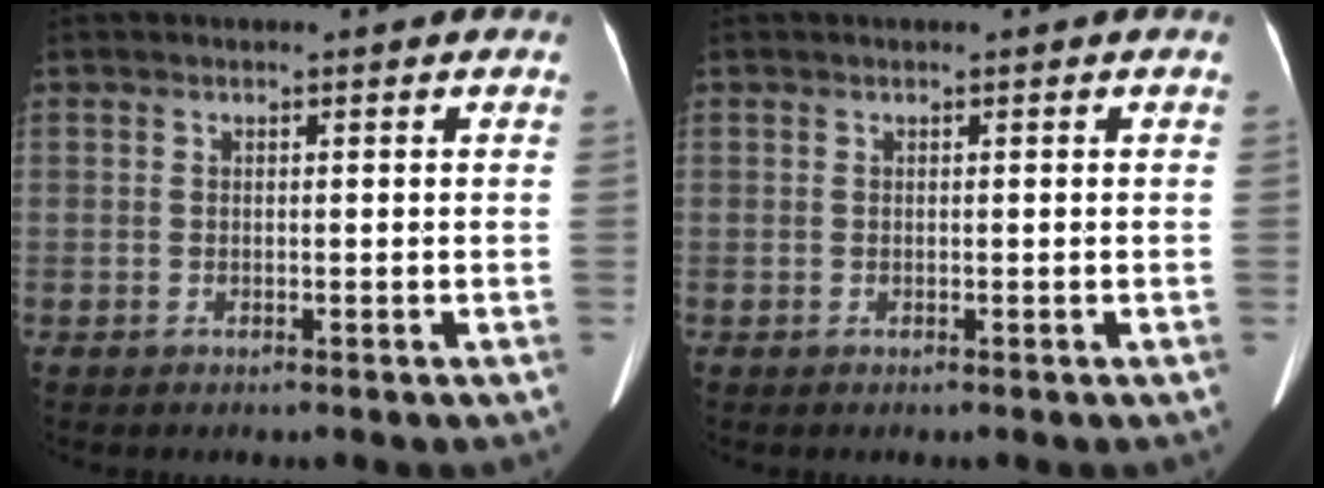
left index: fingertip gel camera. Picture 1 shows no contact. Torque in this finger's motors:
{"motor_torque": [-0.21, 0.03, 0.01, 0.02]}